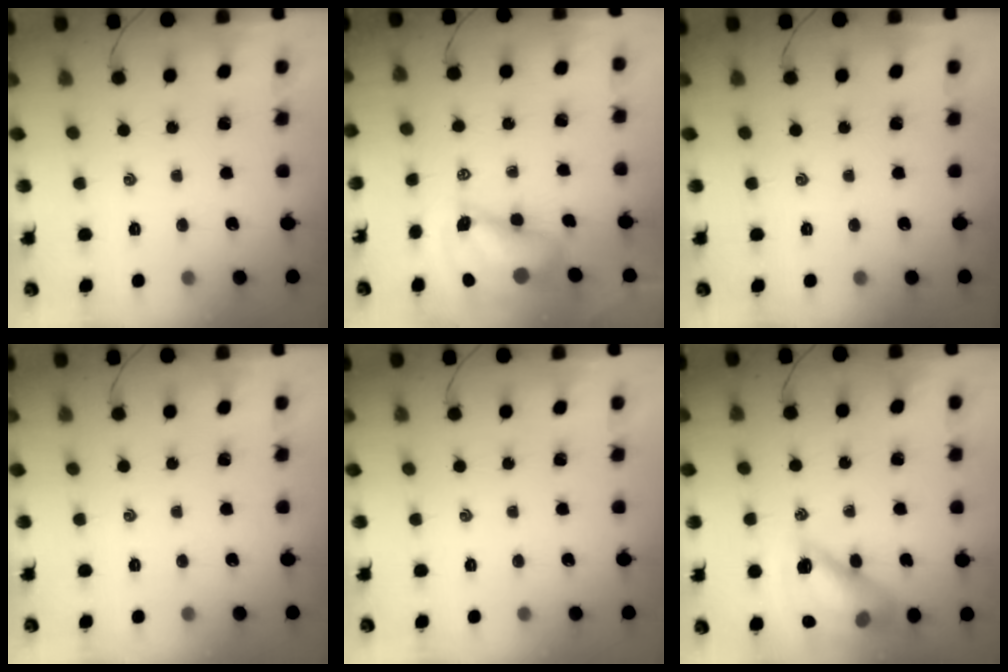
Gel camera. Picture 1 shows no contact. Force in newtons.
{"total": 10.9, "press": 10.5, "slide": 3.0}
{"total": 0.0}
{"total": 0.0}
{"total": 0.0}
{"total": 16.6, "press": 16.5, "slide": 2.6}